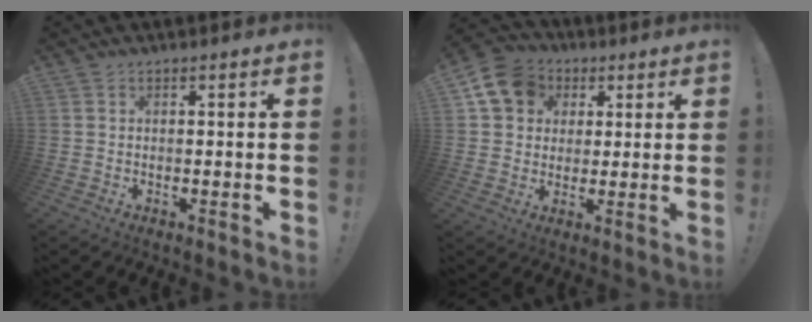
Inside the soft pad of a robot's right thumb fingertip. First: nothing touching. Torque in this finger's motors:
{"motor_torque": [0.06, 1.10, 0.36, -0.18, 0.10]}